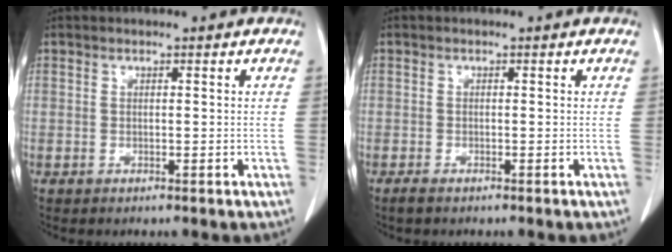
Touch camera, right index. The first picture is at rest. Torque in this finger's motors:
{"motor_torque": [0.06, -0.04, 0.00, -0.03]}